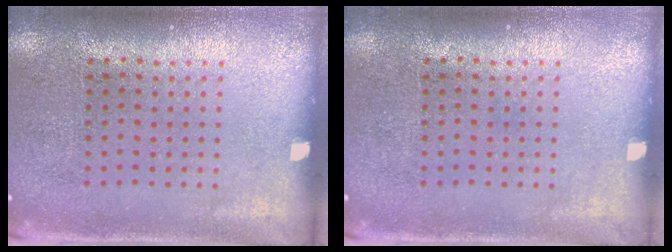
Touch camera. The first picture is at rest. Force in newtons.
{"total": 0.0}